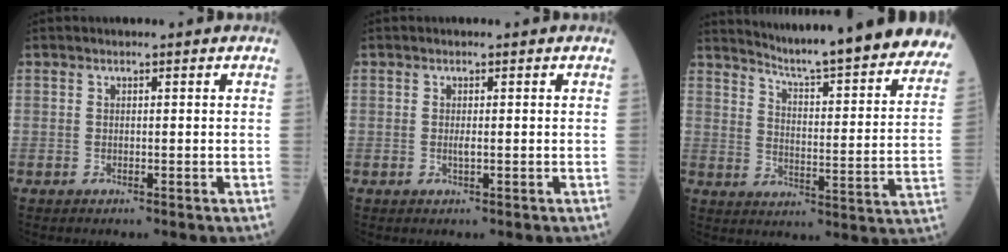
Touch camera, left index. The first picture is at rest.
{"total": 0.7, "force": [-0.5, 0.1, 0.6], "torque": [-0.017, -0.008, -0.009]}
{"total": 27.7, "force": [25.2, 1.7, 11.3], "torque": [-0.159, -0.102, 0.306]}